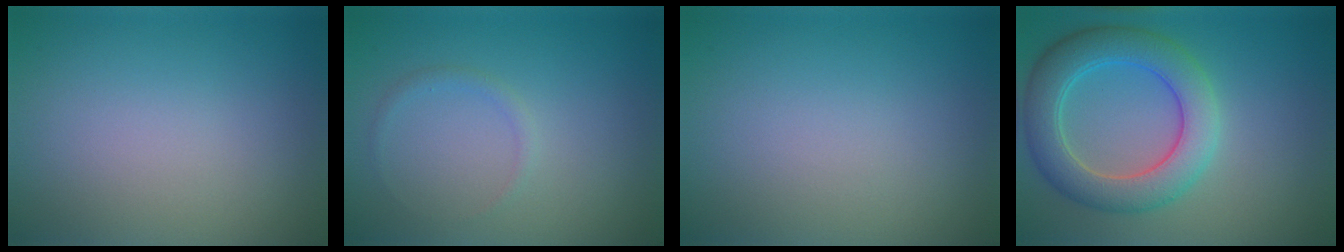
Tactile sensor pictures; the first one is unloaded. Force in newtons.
{"total": 0.9, "press": 0.8, "slide": 0.1}
{"total": 0.0}
{"total": 6.6, "press": 6.6, "slide": 0.2}